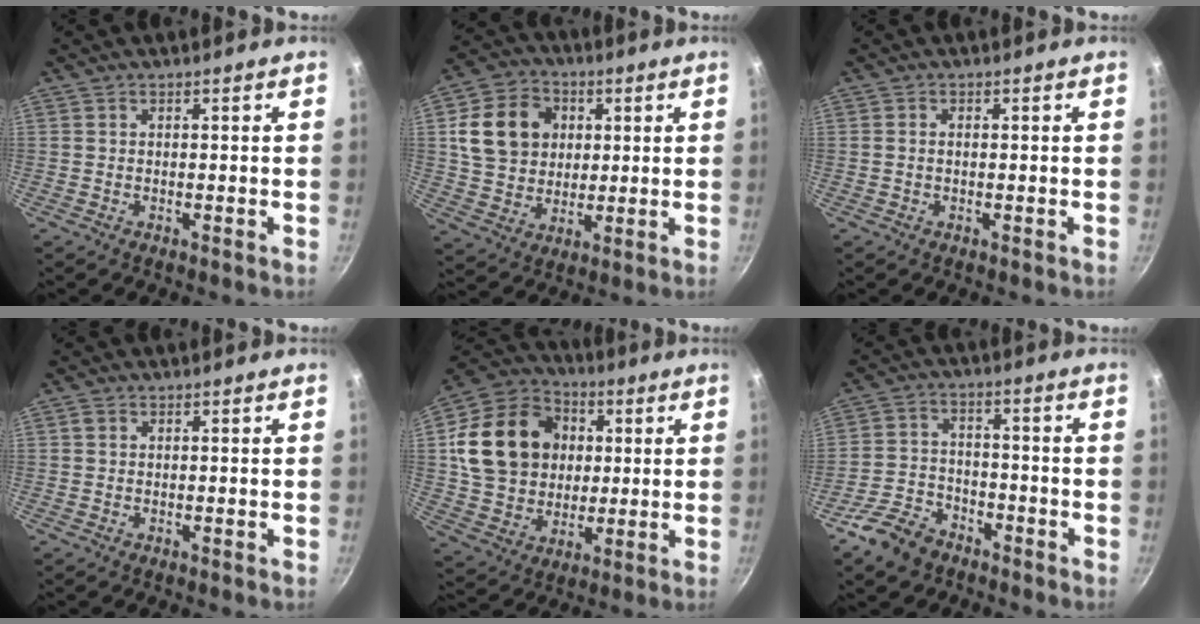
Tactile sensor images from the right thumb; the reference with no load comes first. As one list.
[{"total": 14.3, "force": [3.2, 11.9, 7.3], "torque": [-0.109, 0.006, 0.055]}, {"total": 0.9, "force": [-0.1, 0.6, 0.6], "torque": [-0.012, 0.003, -0.003]}, {"total": 1.0, "force": [0.2, 0.9, 0.4], "torque": [-0.006, 0.002, 0.002]}, {"total": 20.8, "force": [3.4, 17.2, 11.3], "torque": [-0.175, 0.015, 0.064]}, {"total": 8.9, "force": [-6.0, 5.6, 3.5], "torque": [-0.055, 0.048, -0.113]}]